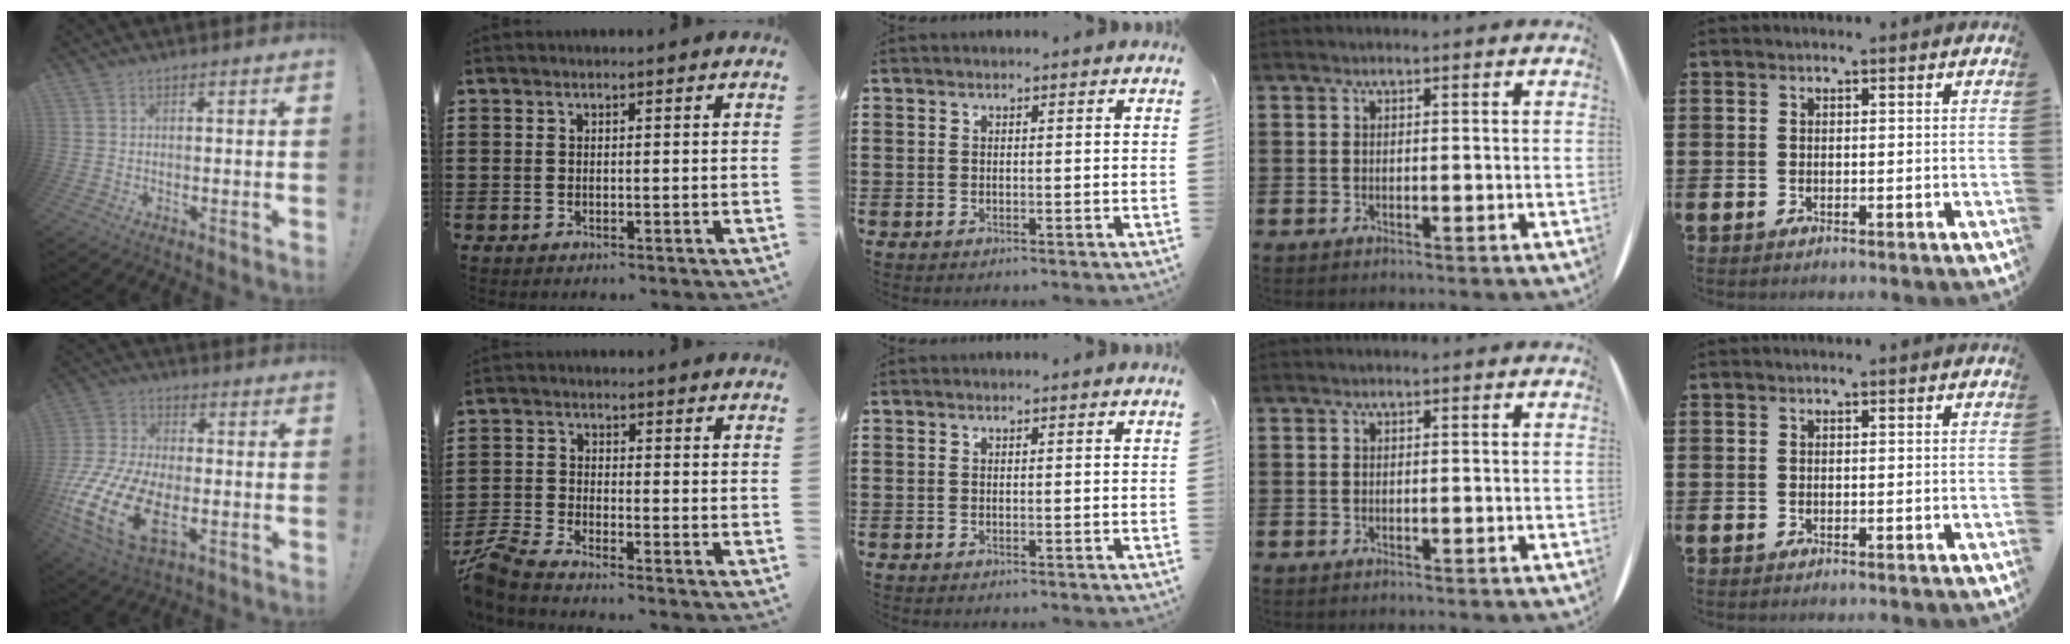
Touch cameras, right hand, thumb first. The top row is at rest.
{"thumb": {"total": 19.1, "force": [-6.1, 11.0, 14.4], "torque": [-0.285, 0.026, -0.098]}, "index": {"total": 4.2, "force": [-4.0, -0.1, 1.1], "torque": [-0.056, -0.016, -0.090]}}